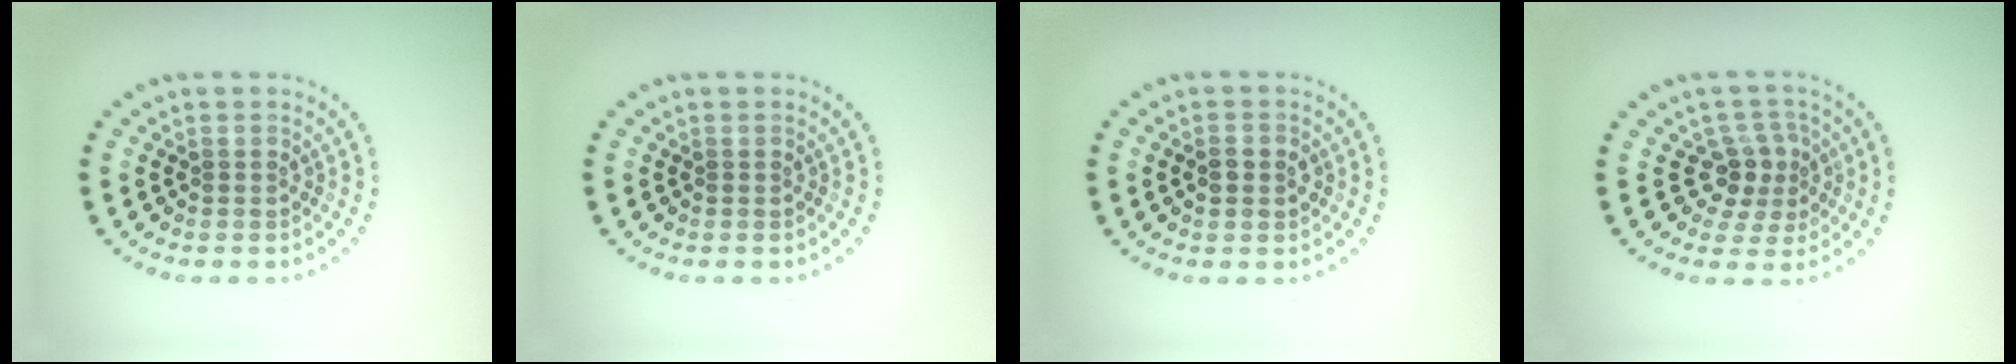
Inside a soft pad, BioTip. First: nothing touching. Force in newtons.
{"total": 0.0}
{"total": 1.4, "press": 1.4, "slide": 0.2}
{"total": 2.8, "press": 2.4, "slide": 1.5}